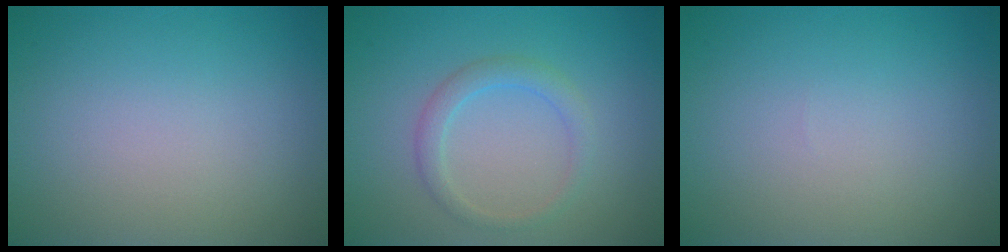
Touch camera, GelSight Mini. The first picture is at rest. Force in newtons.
{"total": 1.9, "press": 1.9, "slide": 0.1}
{"total": 0.0}